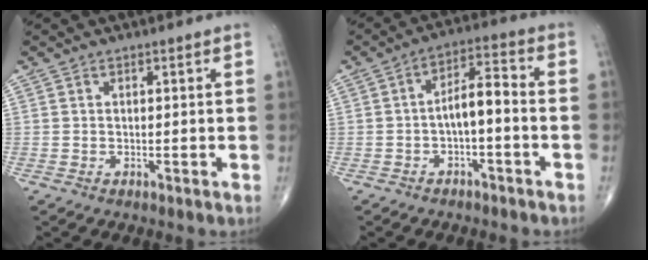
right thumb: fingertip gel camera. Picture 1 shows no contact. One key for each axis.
{"total": 6.3, "fx": -1.5, "fy": 1.8, "fz": 5.9, "tx": -0.100, "ty": 0.042, "tz": -0.028}